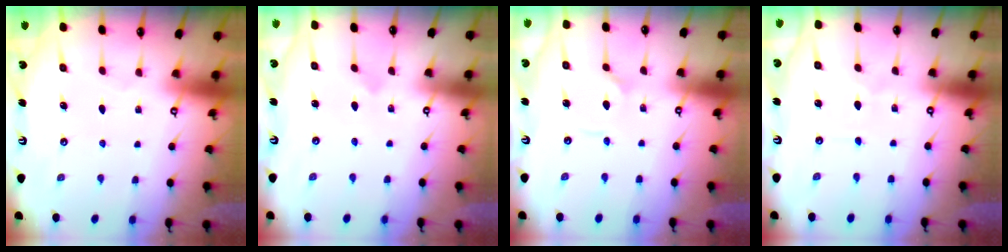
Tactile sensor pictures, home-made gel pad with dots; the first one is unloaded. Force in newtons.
{"total": 2.2, "press": 2.2, "slide": 0.1}
{"total": 2.7, "press": 2.7, "slide": 0.2}
{"total": 1.3, "press": 1.3, "slide": 0.1}